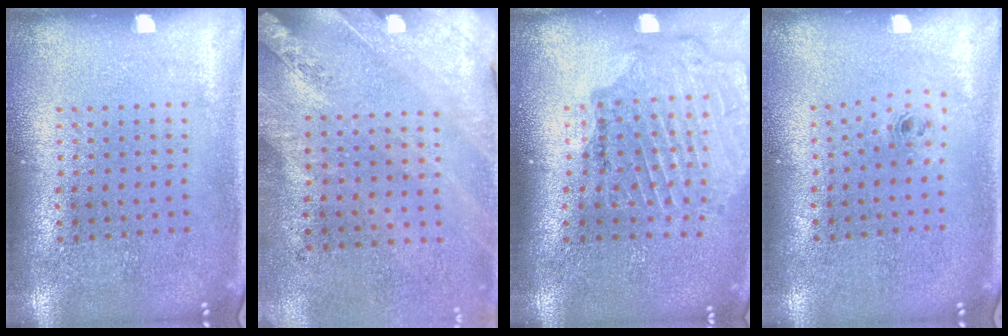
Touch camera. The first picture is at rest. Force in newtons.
{"total": 2.4, "press": 2.1, "slide": 1.3}
{"total": 1.6, "press": 1.6, "slide": 0.1}
{"total": 0.7, "press": 0.3, "slide": 0.7}